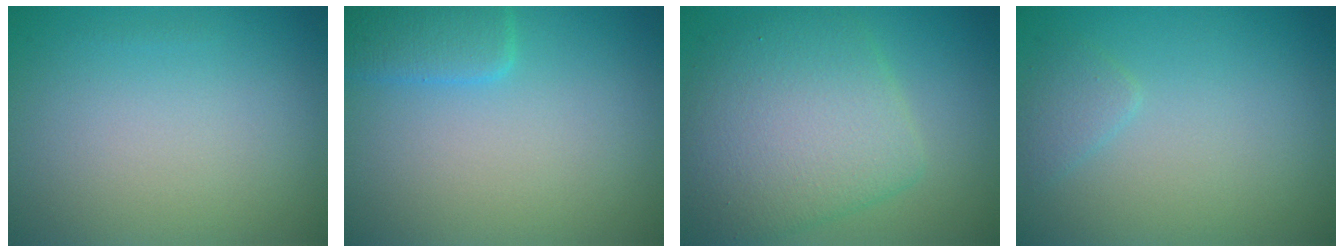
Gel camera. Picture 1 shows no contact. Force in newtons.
{"total": 2.7, "press": 2.7, "slide": 0.1}
{"total": 6.8, "press": 6.7, "slide": 0.3}
{"total": 1.2, "press": 1.2, "slide": 0.1}